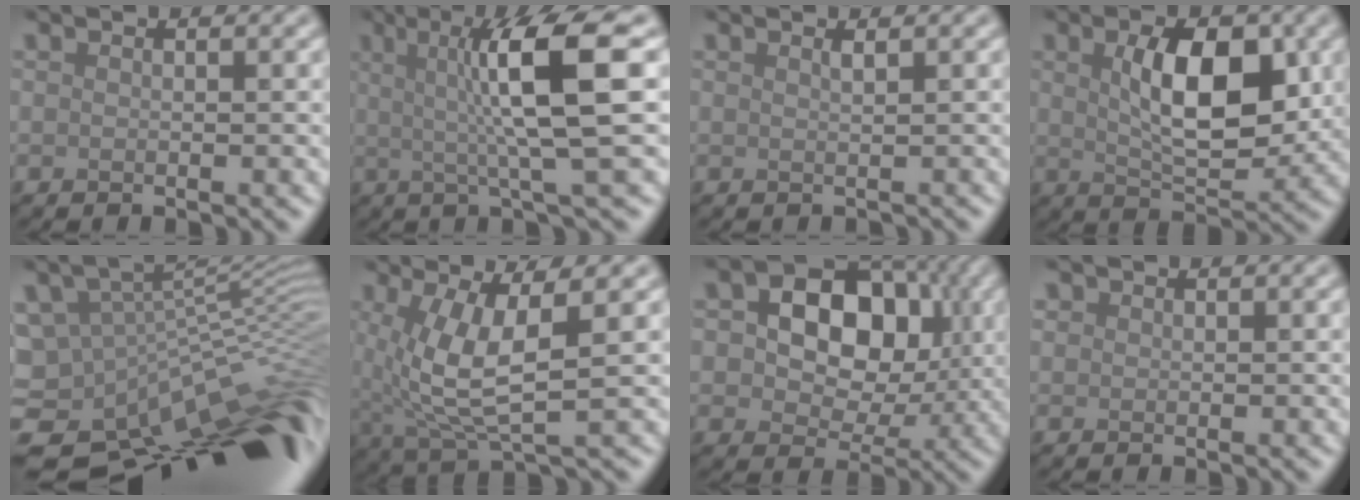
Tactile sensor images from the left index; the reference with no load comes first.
{"total": 8.5, "force": [1.4, 1.2, 8.3], "torque": [-0.119, 0.010, 0.023]}
{"total": 0.6, "force": [0.4, 0.1, 0.4], "torque": [-0.001, 0.002, 0.006]}
{"total": 7.2, "force": [1.4, 3.3, 6.2], "torque": [-0.102, 0.000, 0.027]}
{"total": 13.9, "force": [-7.3, 5.7, 10.4], "torque": [-0.186, 0.001, -0.102]}
{"total": 6.1, "force": [0.8, 1.8, 5.7], "torque": [-0.131, -0.010, 0.023]}
{"total": 11.3, "force": [2.2, 8.0, 7.7], "torque": [-0.107, 0.028, 0.017]}
{"total": 0.6, "force": [0.3, 0.5, 0.0], "torque": [0.005, 0.000, 0.003]}